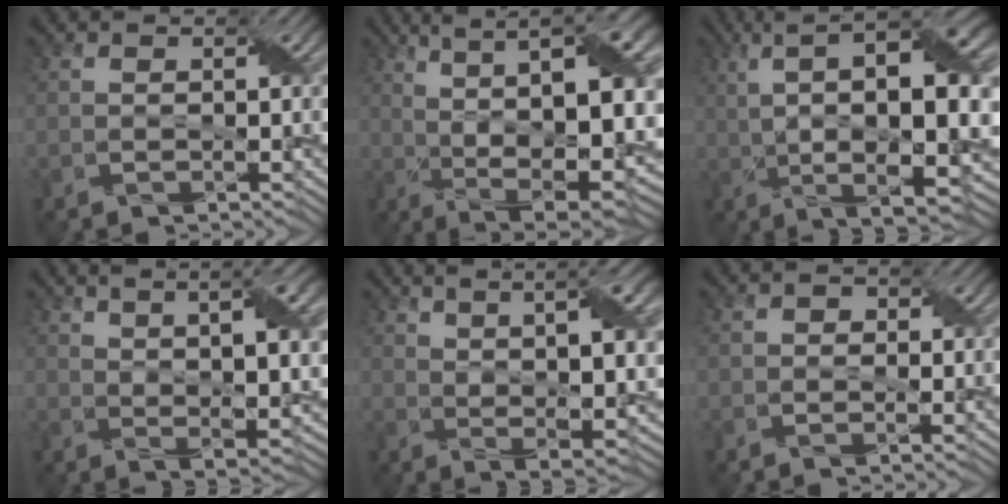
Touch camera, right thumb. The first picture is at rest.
{"total": 16.9, "force": [3.4, 6.4, 15.2], "torque": [-0.234, 0.019, 0.067]}
{"total": 15.5, "force": [3.4, 4.2, 14.6], "torque": [-0.244, 0.008, 0.072]}
{"total": 10.1, "force": [4.2, 3.0, 8.7], "torque": [-0.140, 0.007, 0.068]}
{"total": 11.4, "force": [4.5, 3.5, 9.8], "torque": [-0.159, 0.010, 0.071]}
{"total": 1.0, "force": [-0.2, 1.0, 0.2], "torque": [0.000, -0.002, -0.007]}